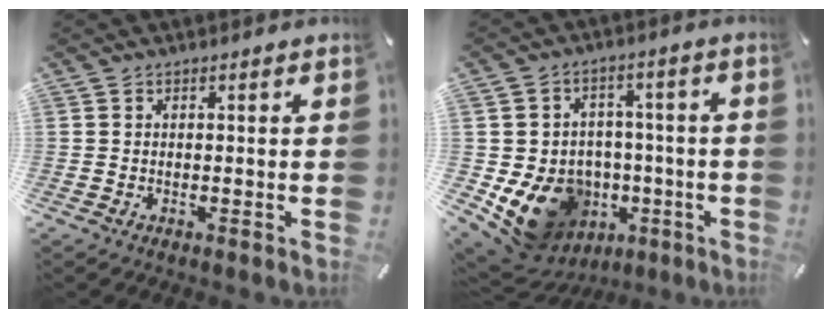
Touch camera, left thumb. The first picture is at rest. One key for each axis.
{"total": 15.3, "fx": -4.6, "fy": 12.7, "fz": 7.3, "tx": -0.141, "ty": 0.019, "tz": -0.064}